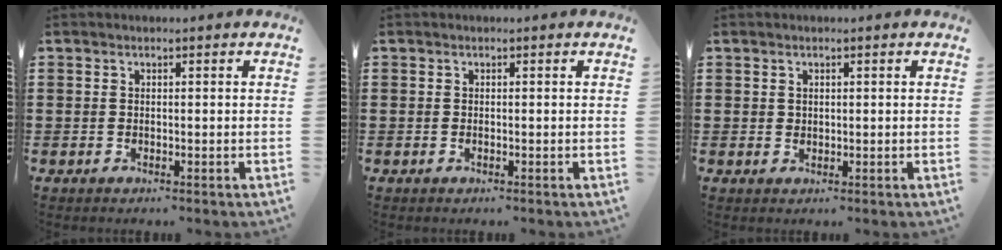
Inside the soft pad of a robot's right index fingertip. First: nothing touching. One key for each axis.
{"total": 0.0}
{"total": 0.8, "fx": 0.4, "fy": 0.6, "fz": 0.2, "tx": -0.006, "ty": 0.002, "tz": 0.009}